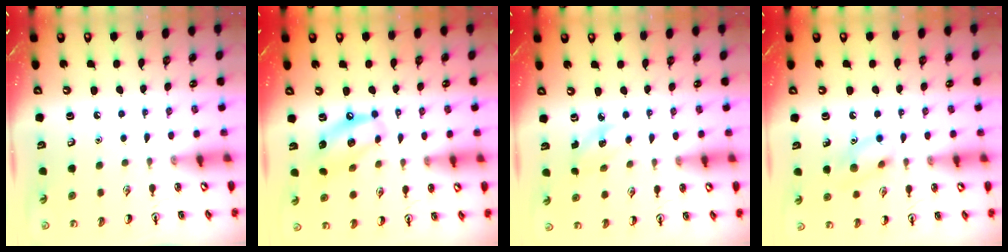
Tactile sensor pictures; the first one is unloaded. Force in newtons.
{"total": 10.5, "press": 10.2, "slide": 2.7}
{"total": 2.7, "press": 2.6, "slide": 0.9}
{"total": 10.0, "press": 10.0, "slide": 0.6}